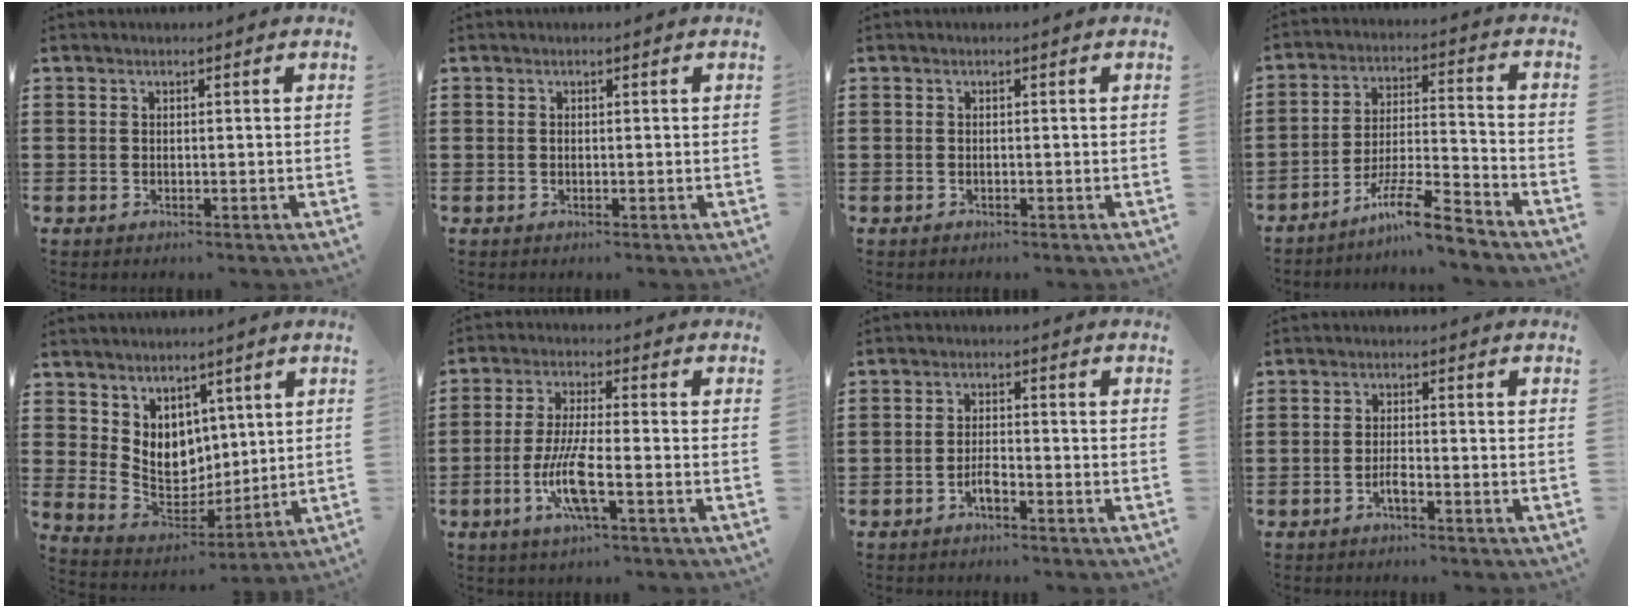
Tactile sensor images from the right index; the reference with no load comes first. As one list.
[{"total": 0.0}, {"total": 0.6, "force": [-0.5, 0.3, 0.1], "torque": [-0.002, 0.002, -0.010]}, {"total": 9.3, "force": [-7.8, 0.6, 5.2], "torque": [-0.096, 0.012, -0.150]}, {"total": 7.1, "force": [3.7, 5.8, 1.9], "torque": [-0.050, -0.018, 0.076]}, {"total": 8.3, "force": [-3.0, 1.6, 7.6], "torque": [-0.164, -0.014, -0.062]}, {"total": 2.5, "force": [-1.6, 0.7, 1.7], "torque": [-0.040, 0.002, -0.034]}, {"total": 2.0, "force": [-1.3, 0.4, 1.6], "torque": [-0.037, -0.001, -0.025]}]